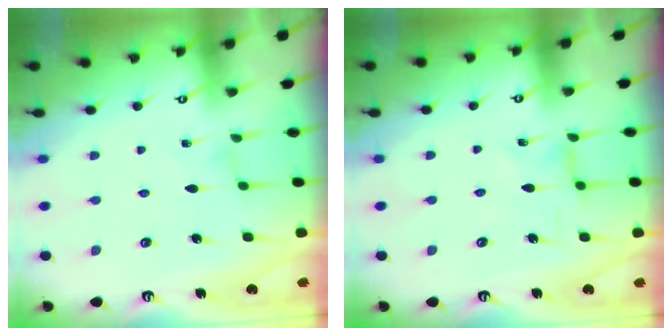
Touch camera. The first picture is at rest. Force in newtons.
{"total": 1.2, "press": 1.2, "slide": 0.3}